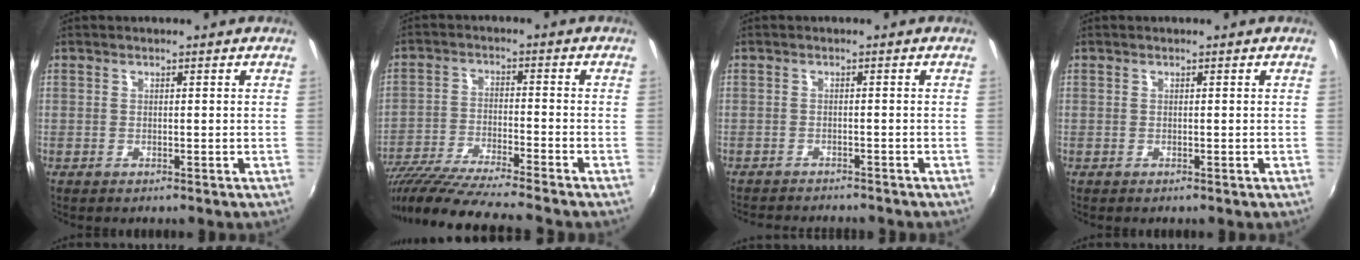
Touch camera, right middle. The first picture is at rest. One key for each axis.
{"total": 15.9, "fx": -13.9, "fy": -0.7, "fz": 7.7, "tx": -0.161, "ty": -0.039, "tz": -0.244}
{"total": 6.7, "fx": -6.2, "fy": 1.1, "fz": 2.1, "tx": -0.054, "ty": -0.014, "tz": -0.091}
{"total": 0.0}